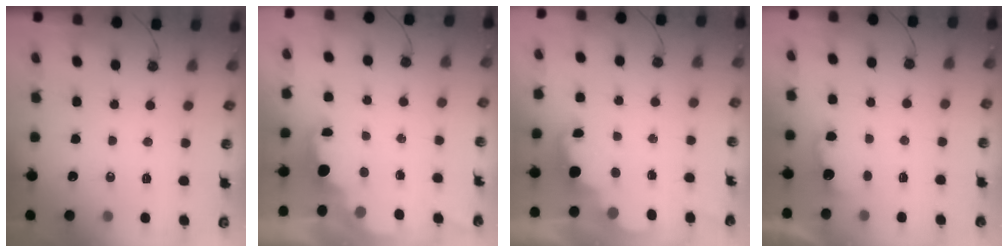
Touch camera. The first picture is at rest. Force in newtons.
{"total": 2.2, "press": 2.1, "slide": 0.8}
{"total": 2.5, "press": 2.5, "slide": 0.6}
{"total": 3.6, "press": 3.4, "slide": 1.1}